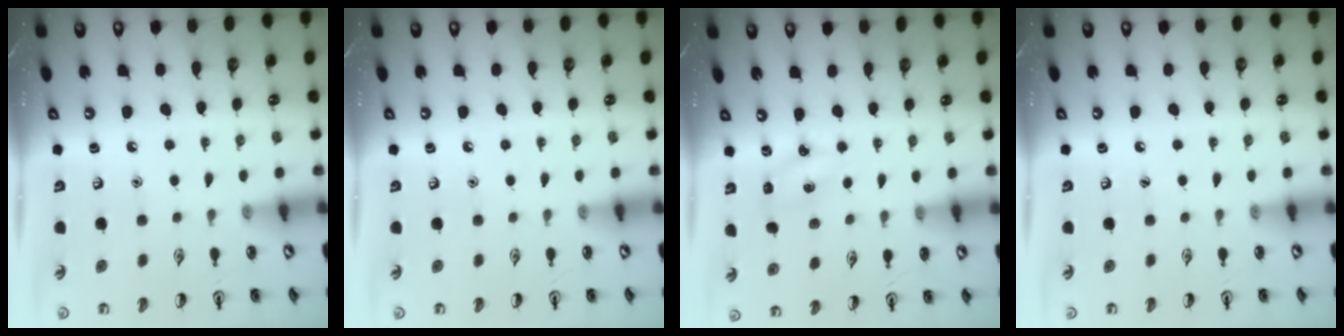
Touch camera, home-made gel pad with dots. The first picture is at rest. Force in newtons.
{"total": 0.0}
{"total": 2.9, "press": 2.7, "slide": 0.9}
{"total": 0.0}